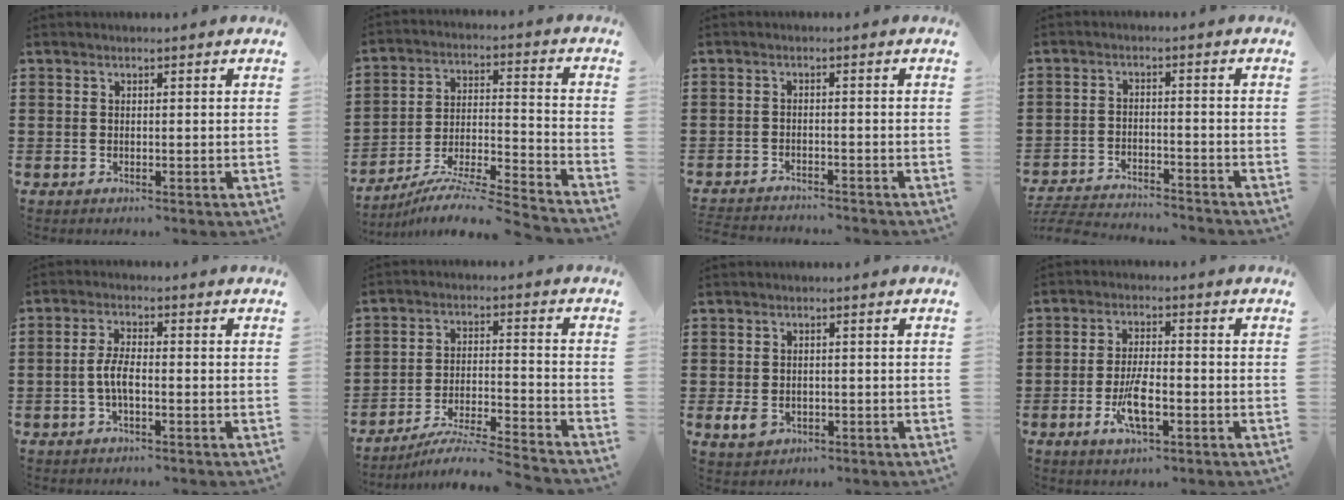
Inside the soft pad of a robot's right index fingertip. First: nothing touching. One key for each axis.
{"total": 7.9, "fx": -7.3, "fy": -0.2, "fz": 3.1, "tx": -0.050, "ty": -0.007, "tz": -0.146}
{"total": 2.2, "fx": -2.2, "fy": -0.1, "fz": -0.1, "tx": -0.004, "ty": -0.002, "tz": -0.046}
{"total": 4.2, "fx": -4.2, "fy": 0.0, "fz": 0.6, "tx": -0.027, "ty": -0.008, "tz": -0.090}
{"total": 3.9, "fx": -1.0, "fy": 1.2, "fz": 3.6, "tx": -0.085, "ty": -0.004, "tz": -0.025}
{"total": 5.5, "fx": -5.1, "fy": -0.5, "fz": 2.0, "tx": -0.041, "ty": -0.017, "tz": -0.102}
{"total": 2.5, "fx": -0.7, "fy": 1.7, "fz": 1.6, "tx": -0.047, "ty": -0.005, "tz": -0.017}
{"total": 6.5, "fx": -2.4, "fy": 2.0, "fz": 5.7, "tx": -0.126, "ty": -0.011, "tz": -0.048}